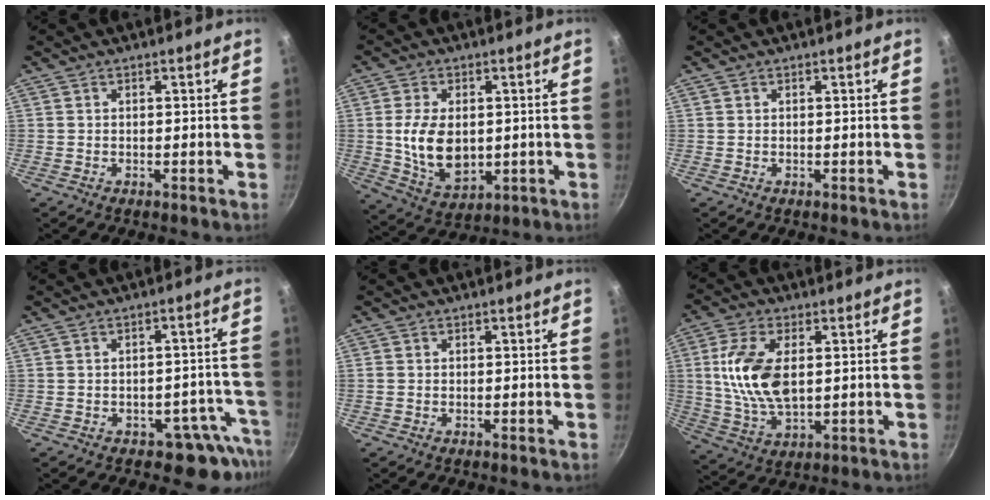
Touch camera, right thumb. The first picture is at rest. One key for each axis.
{"total": 11.3, "fx": 0.3, "fy": 7.3, "fz": 8.6, "tx": -0.145, "ty": -0.013, "tz": 0.021}
{"total": 0.0}
{"total": 7.6, "fx": -4.8, "fy": 5.0, "fz": 3.3, "tx": 0.033, "ty": 0.058, "tz": -0.041}
{"total": 0.8, "fx": 0.0, "fy": 0.7, "fz": 0.4, "tx": -0.007, "ty": 0.002, "tz": -0.003}
{"total": 13.0, "fx": 1.9, "fy": 7.0, "fz": 10.8, "tx": -0.208, "ty": -0.008, "tz": 0.039}